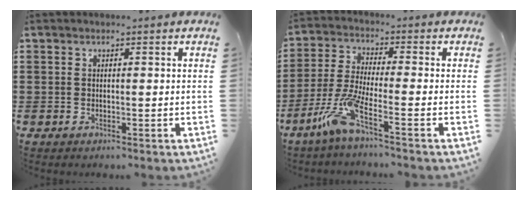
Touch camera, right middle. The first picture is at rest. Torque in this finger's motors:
{"motor_torque": [1.60, -0.54, 0.67, 0.12]}